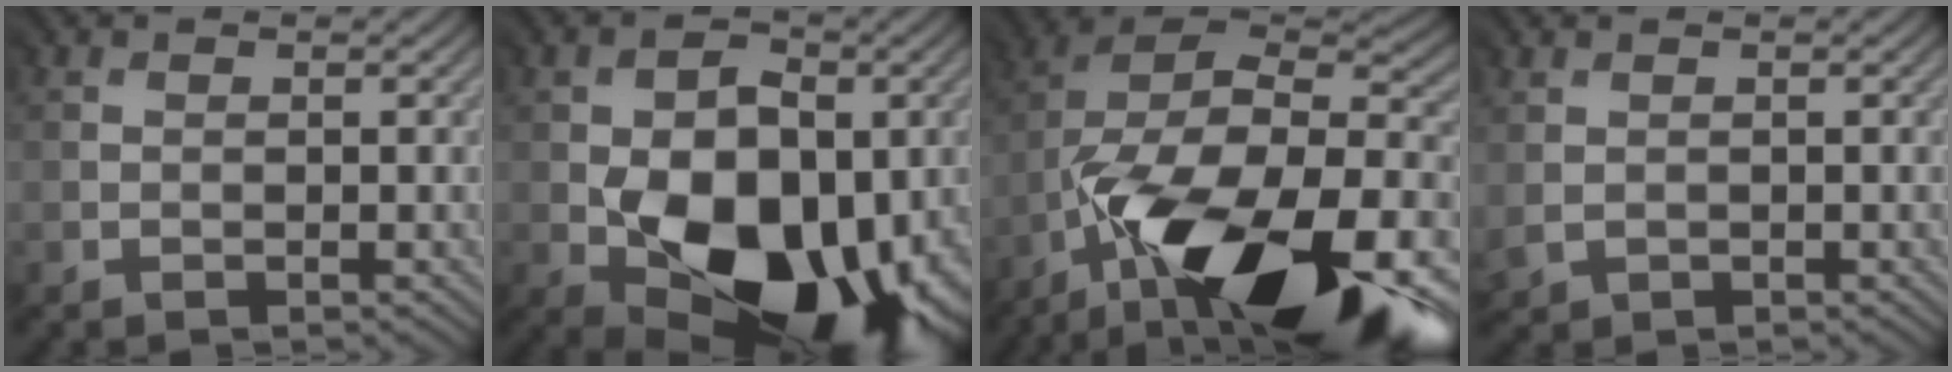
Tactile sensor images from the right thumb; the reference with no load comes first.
{"total": 15.5, "force": [-3.4, 10.2, 11.2], "torque": [-0.149, -0.026, -0.046]}
{"total": 22.0, "force": [-12.1, 10.2, 15.3], "torque": [-0.236, -0.043, -0.161]}
{"total": 1.5, "force": [0.8, 1.2, 0.3], "torque": [-0.019, 0.003, 0.020]}